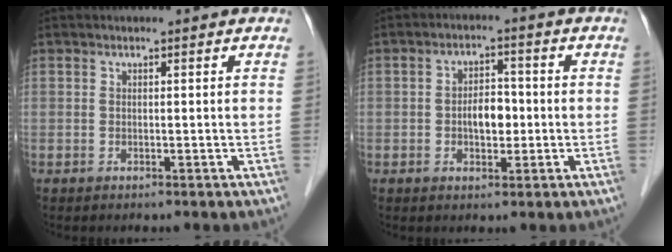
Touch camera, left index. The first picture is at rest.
{"total": 4.4, "force": [-0.6, 2.5, 3.6], "torque": [-0.064, 0.010, -0.010]}